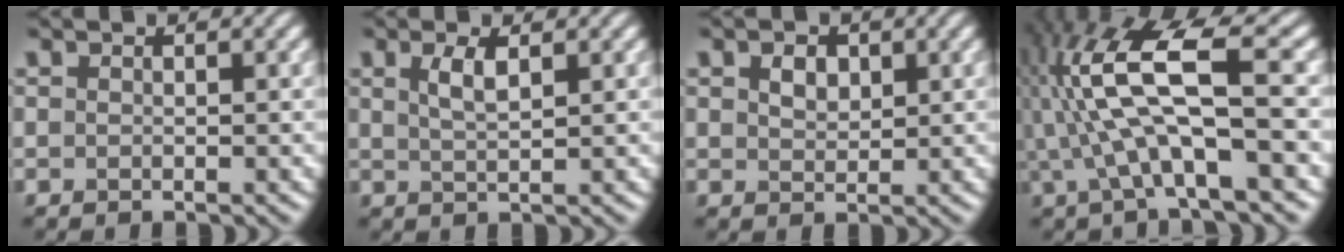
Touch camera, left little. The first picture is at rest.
{"total": 2.1, "force": [0.9, 0.6, 1.8], "torque": [-0.036, 0.001, 0.019]}
{"total": 1.9, "force": [0.8, 1.2, 1.2], "torque": [-0.025, 0.001, 0.015]}
{"total": 10.6, "force": [1.0, 2.8, 10.2], "torque": [-0.198, 0.014, 0.018]}